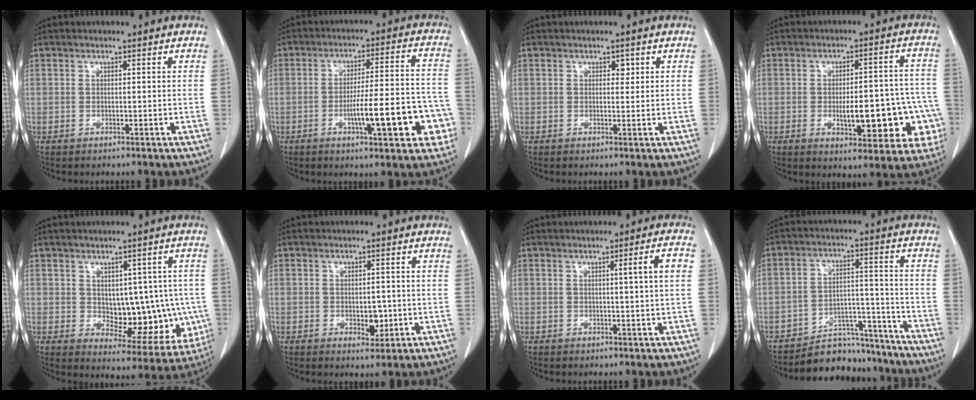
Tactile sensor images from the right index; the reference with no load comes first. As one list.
[{"total": 13.3, "force": [-4.6, 2.5, 12.2], "torque": [-0.173, 0.024, -0.062]}, {"total": 1.0, "force": [0.4, 0.7, 0.5], "torque": [-0.003, 0.000, 0.004]}, {"total": 14.8, "force": [-4.0, 5.2, 13.3], "torque": [-0.116, 0.037, -0.036]}, {"total": 12.2, "force": [-0.3, 6.9, 10.0], "torque": [-0.111, 0.013, 0.021]}, {"total": 3.1, "force": [-0.6, 1.8, 2.4], "torque": [-0.032, -0.001, -0.002]}, {"total": 3.6, "force": [0.6, -0.8, 3.4], "torque": [-0.049, 0.001, 0.008]}, {"total": 10.9, "force": [-10.2, 4.0, 0.3], "torque": [0.022, 0.053, -0.152]}]